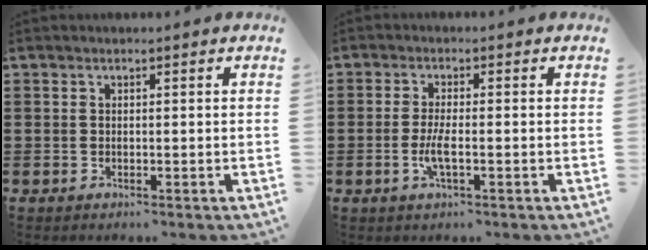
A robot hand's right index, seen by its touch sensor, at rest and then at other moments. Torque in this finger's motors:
{"motor_torque": [1.88, 0.27, 0.49, 0.13]}